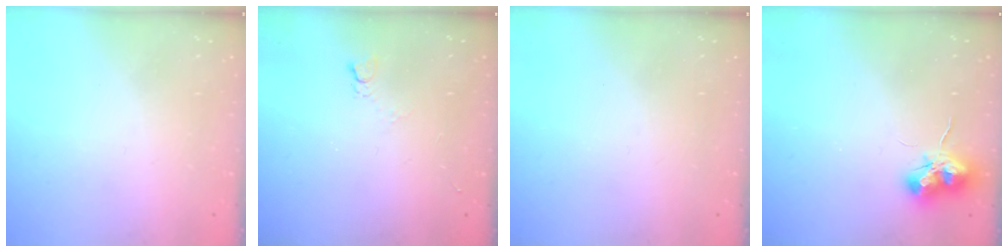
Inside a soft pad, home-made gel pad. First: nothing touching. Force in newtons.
{"total": 3.1, "press": 3.1, "slide": 0.5}
{"total": 0.0}
{"total": 11.7, "press": 11.6, "slide": 1.1}